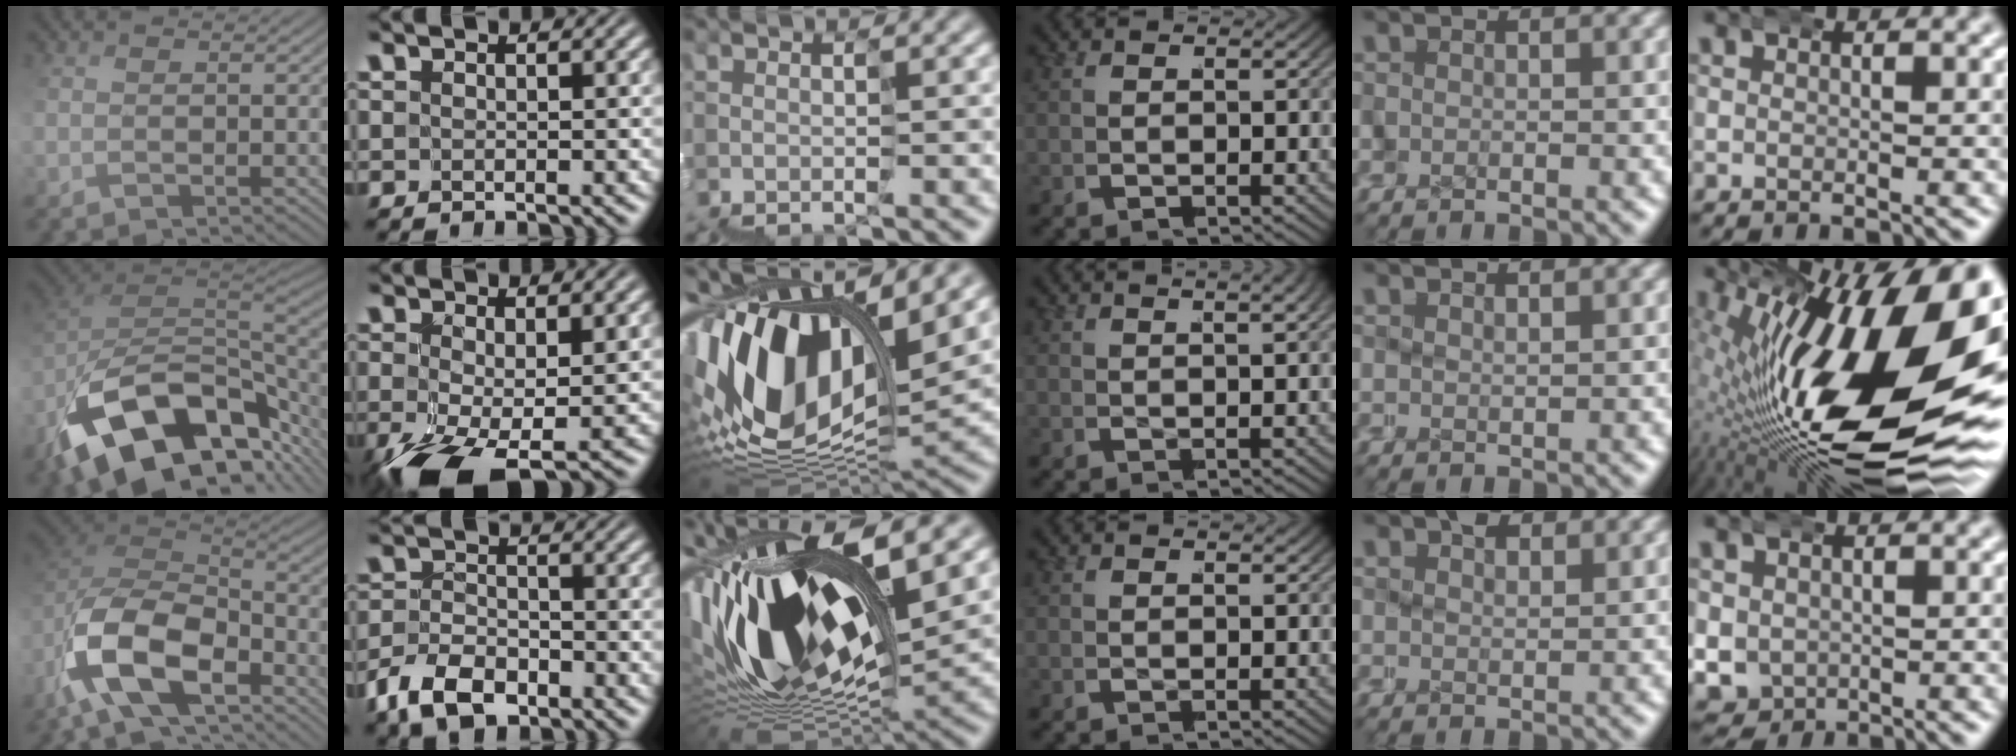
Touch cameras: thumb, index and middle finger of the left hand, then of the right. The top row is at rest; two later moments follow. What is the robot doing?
{"motion": "wrap", "object": "ethernet cable"}